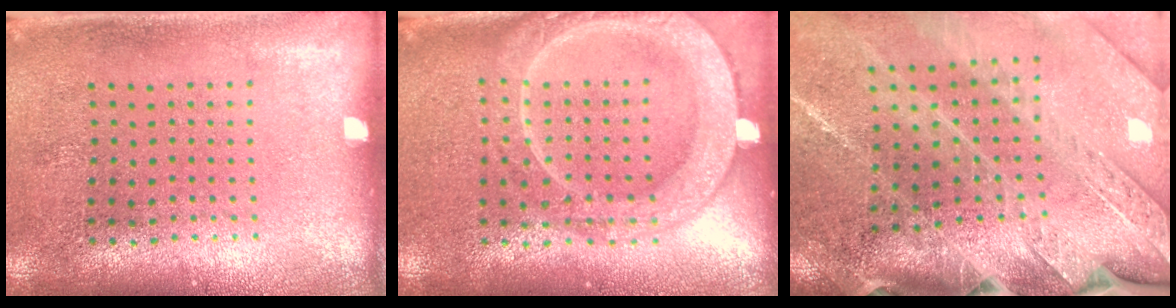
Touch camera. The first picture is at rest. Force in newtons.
{"total": 2.2, "press": 2.2, "slide": 0.3}
{"total": 3.2, "press": 3.0, "slide": 1.2}